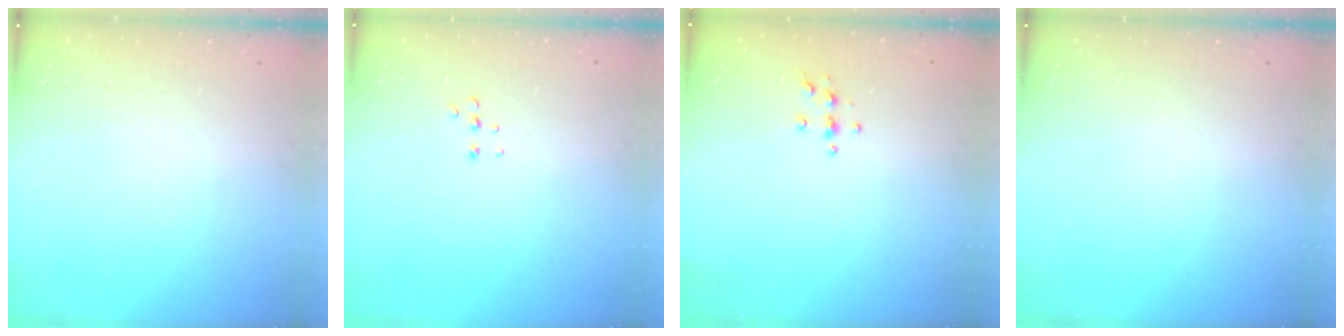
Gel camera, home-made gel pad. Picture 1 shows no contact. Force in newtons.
{"total": 5.1, "press": 5.0, "slide": 0.7}
{"total": 3.7, "press": 3.7, "slide": 0.4}
{"total": 0.0}